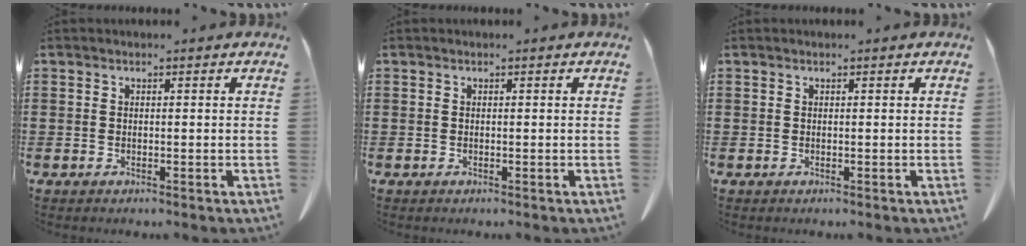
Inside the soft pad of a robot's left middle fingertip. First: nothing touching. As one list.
[{"total": 0.0}, {"total": 0.0}]